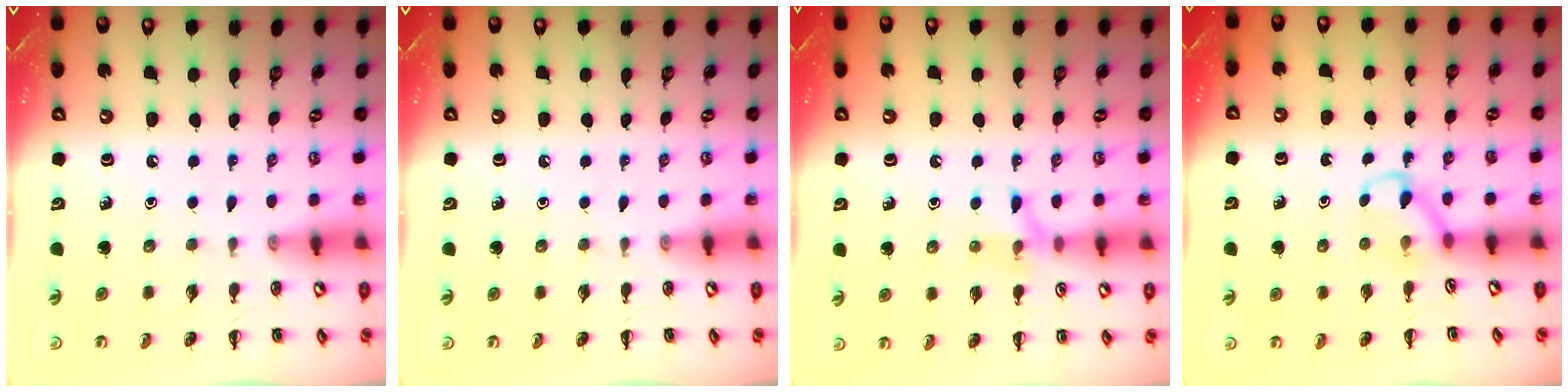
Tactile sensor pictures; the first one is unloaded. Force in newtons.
{"total": 0.0}
{"total": 7.4, "press": 7.4, "slide": 0.8}
{"total": 3.5, "press": 3.2, "slide": 1.4}